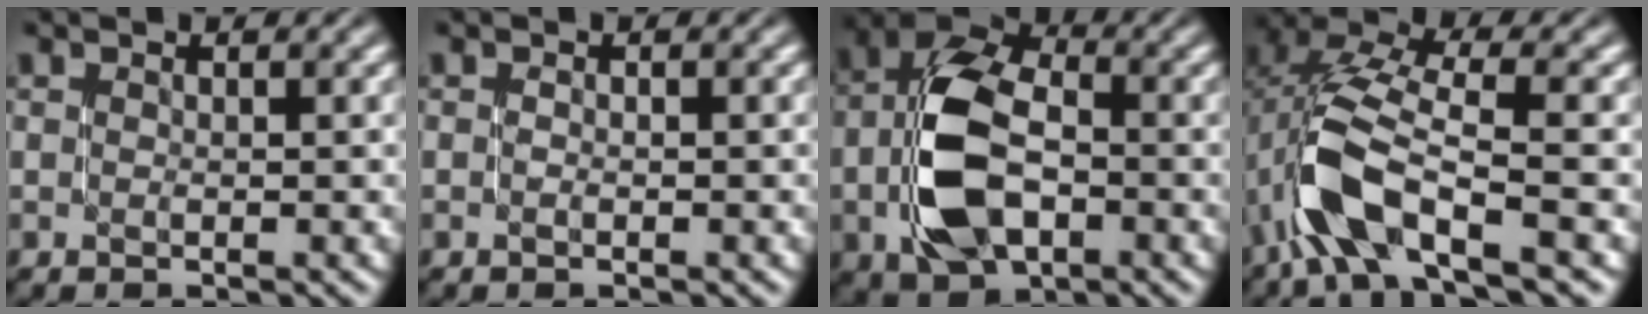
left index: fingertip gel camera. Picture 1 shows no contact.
{"total": 0.0}
{"total": 8.6, "force": [-1.2, 5.5, 6.5], "torque": [-0.142, 0.007, -0.027]}
{"total": 7.6, "force": [-2.7, 2.9, 6.4], "torque": [-0.139, 0.015, -0.063]}